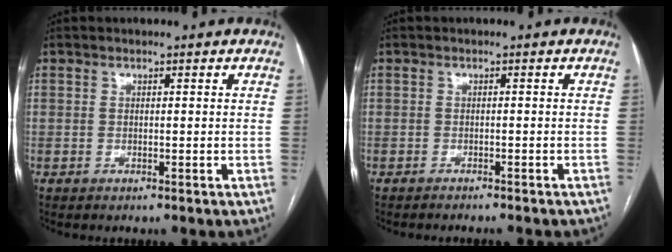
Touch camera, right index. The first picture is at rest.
{"total": 5.8, "force": [-5.3, 1.2, 2.2], "torque": [-0.025, -0.007, -0.060]}